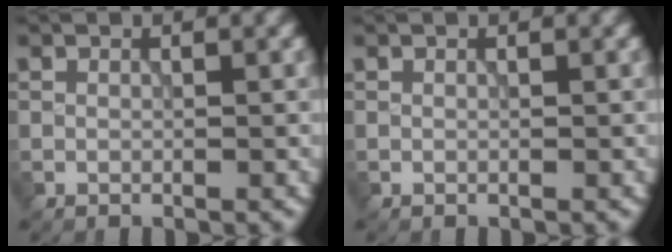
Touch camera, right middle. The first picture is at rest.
{"total": 0.0}